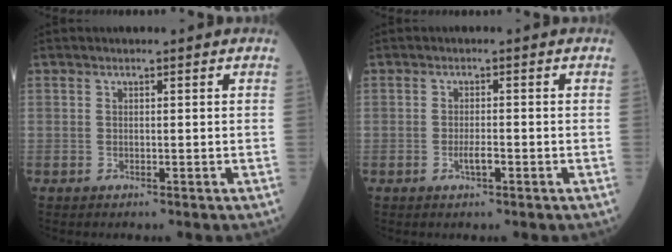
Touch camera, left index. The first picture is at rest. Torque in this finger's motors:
{"motor_torque": [0.66, 0.27, 0.22, 0.06]}